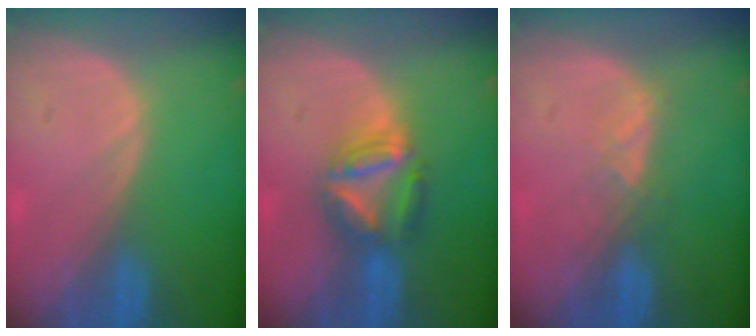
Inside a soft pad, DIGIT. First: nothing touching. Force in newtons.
{"total": 6.9, "press": 6.1, "slide": 3.1}
{"total": 2.3, "press": 2.2, "slide": 0.9}